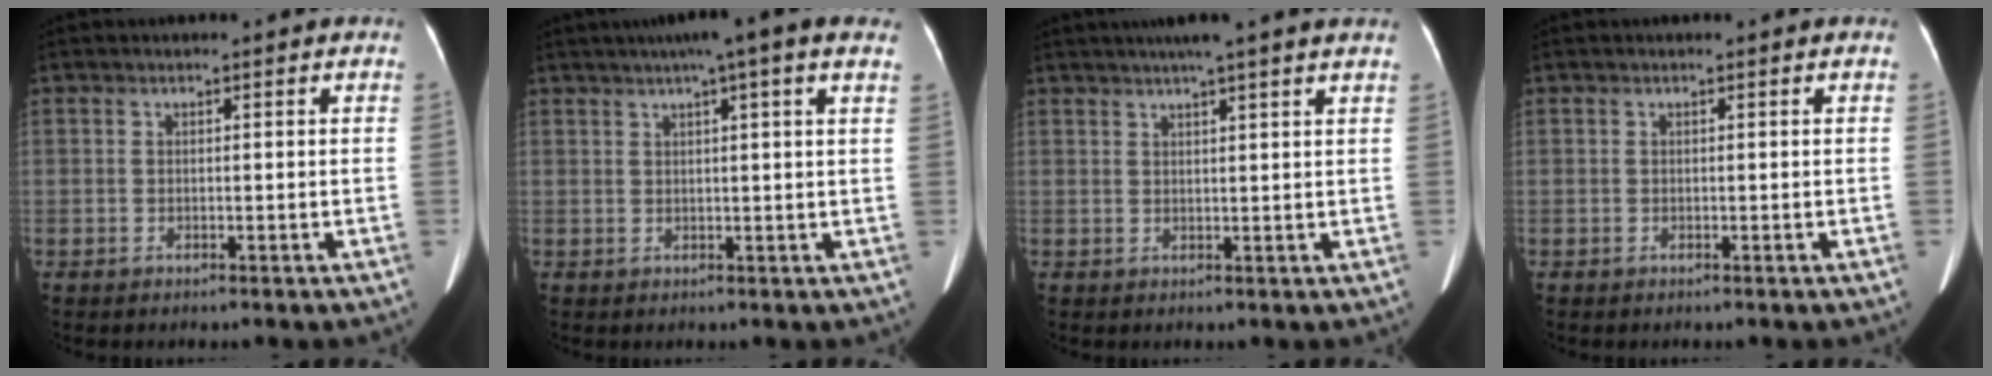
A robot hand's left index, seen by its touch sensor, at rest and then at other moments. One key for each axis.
{"total": 9.7, "fx": 6.4, "fy": 0.3, "fz": 7.2, "tx": -0.106, "ty": 0.038, "tz": 0.077}
{"total": 8.0, "fx": 6.5, "fy": -0.7, "fz": 4.6, "tx": -0.069, "ty": 0.027, "tz": 0.080}
{"total": 0.0}